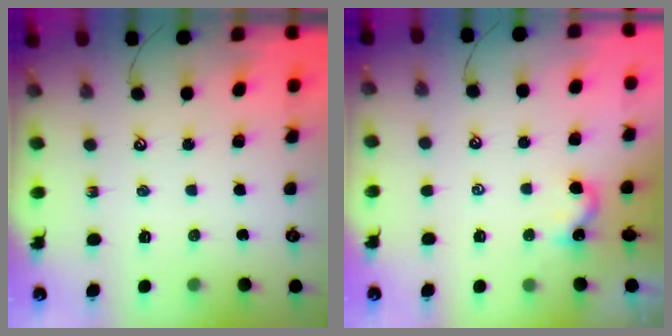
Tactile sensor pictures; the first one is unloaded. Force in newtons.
{"total": 0.9, "press": 0.8, "slide": 0.3}